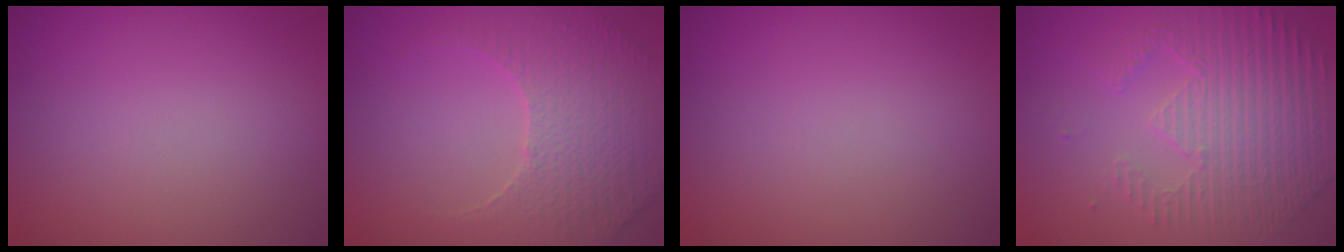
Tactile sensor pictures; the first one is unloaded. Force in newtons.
{"total": 3.9, "press": 3.6, "slide": 1.4}
{"total": 0.0}
{"total": 4.8, "press": 3.5, "slide": 3.3}